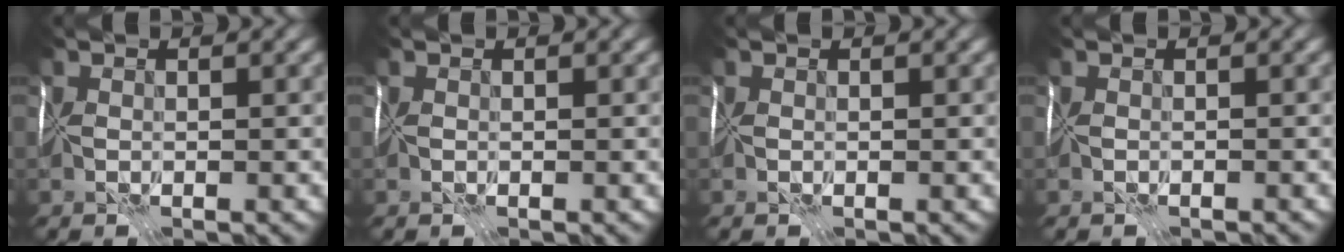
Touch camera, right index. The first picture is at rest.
{"total": 0.0}
{"total": 0.0}
{"total": 1.0, "force": [-0.9, 0.0, -0.2], "torque": [0.019, -0.008, -0.021]}